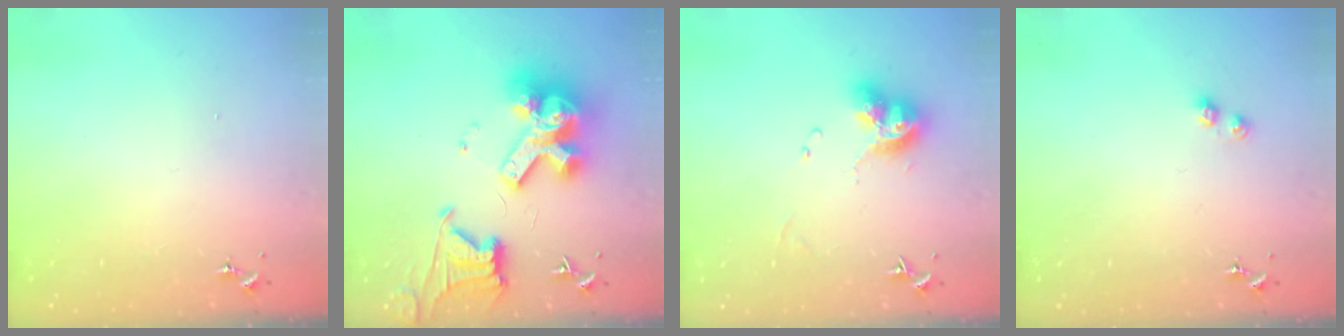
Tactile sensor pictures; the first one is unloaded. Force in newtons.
{"total": 21.3, "press": 21.1, "slide": 2.6}
{"total": 10.9, "press": 10.9, "slide": 0.8}
{"total": 4.7, "press": 4.7, "slide": 0.3}